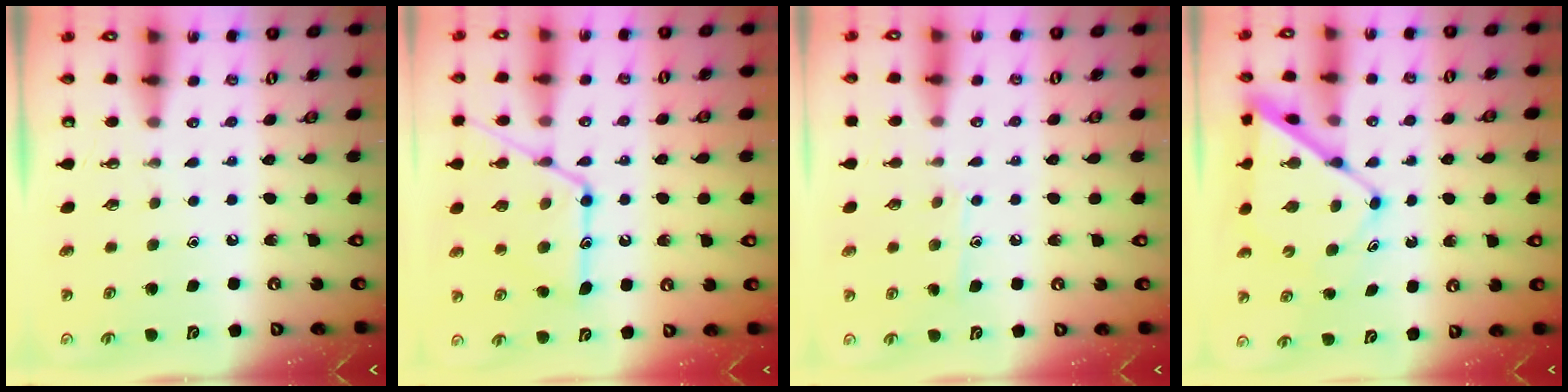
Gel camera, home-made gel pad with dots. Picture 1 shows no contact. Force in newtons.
{"total": 17.5, "press": 17.5, "slide": 1.5}
{"total": 7.5, "press": 7.5, "slide": 0.4}
{"total": 11.8, "press": 11.7, "slide": 1.1}